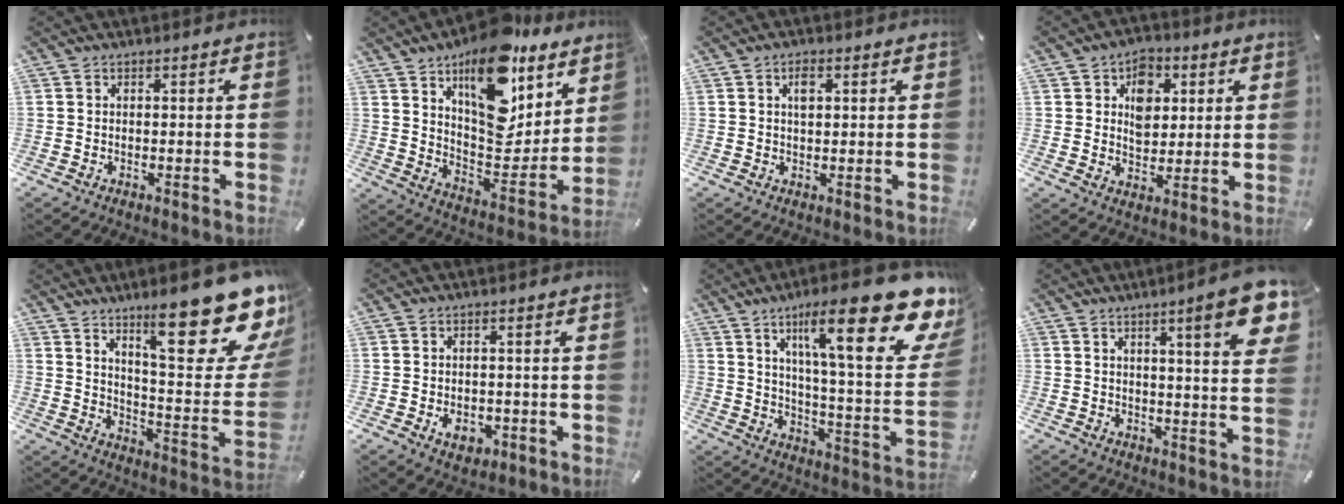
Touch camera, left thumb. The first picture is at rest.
{"total": 20.7, "force": [13.1, 10.5, 12.2], "torque": [-0.167, -0.097, 0.226]}
{"total": 2.7, "force": [1.0, 1.4, 2.2], "torque": [-0.039, 0.003, 0.015]}
{"total": 8.2, "force": [2.4, 6.6, 4.2], "torque": [-0.051, -0.002, 0.038]}
{"total": 25.6, "force": [17.2, 7.2, 17.6], "torque": [-0.233, -0.132, 0.277]}
{"total": 4.3, "force": [-1.2, 3.5, 2.2], "torque": [-0.025, -0.003, -0.022]}
{"total": 27.0, "force": [14.9, 6.7, 21.5], "torque": [-0.323, -0.097, 0.235]}
{"total": 12.3, "force": [6.1, 1.8, 10.6], "torque": [-0.149, -0.027, 0.091]}